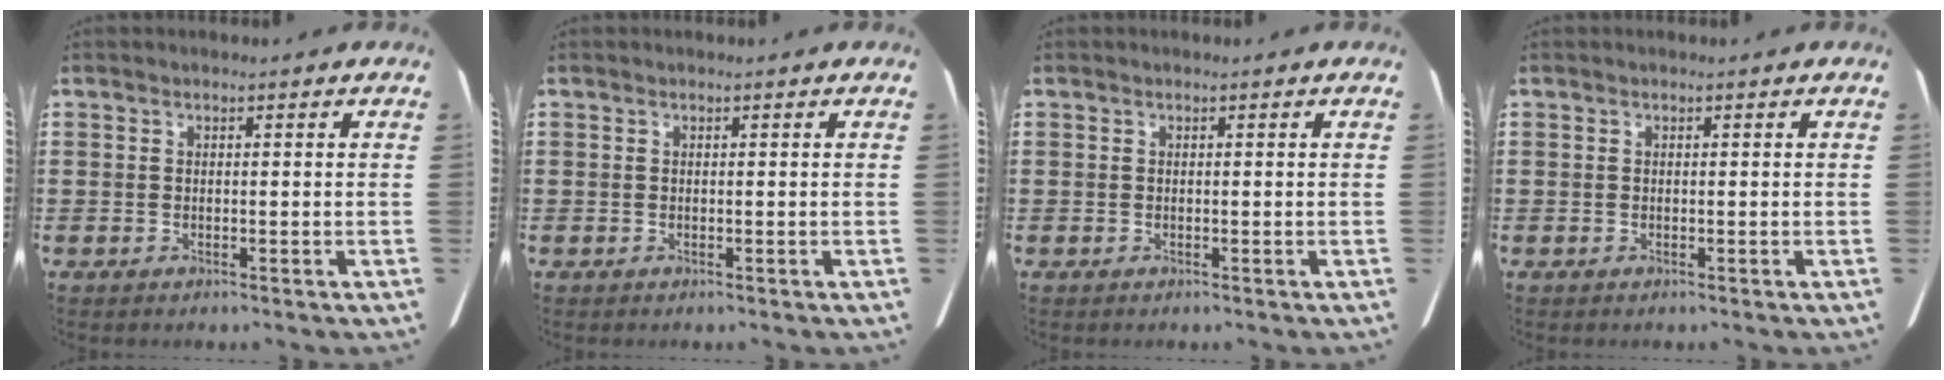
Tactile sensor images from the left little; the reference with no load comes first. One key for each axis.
{"total": 0.0}
{"total": 0.0}
{"total": 0.0}